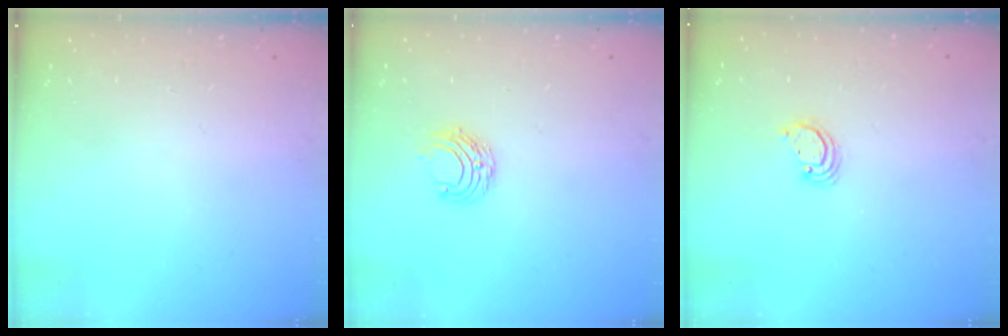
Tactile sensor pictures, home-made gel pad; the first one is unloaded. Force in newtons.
{"total": 6.5, "press": 6.5, "slide": 0.6}
{"total": 2.6, "press": 2.6, "slide": 0.2}